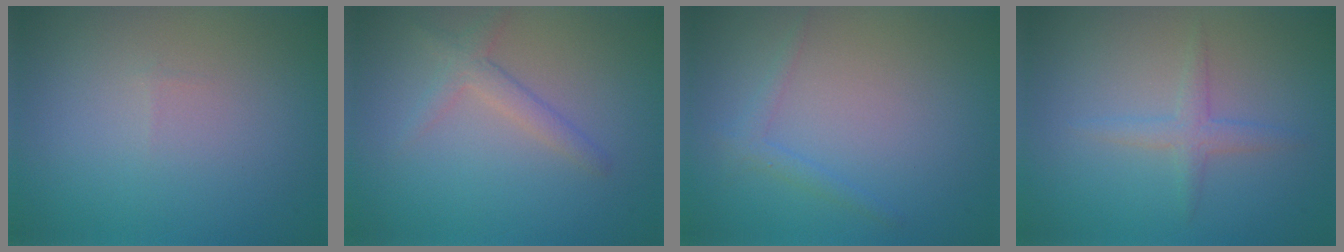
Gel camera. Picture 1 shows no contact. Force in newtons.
{"total": 2.0, "press": 2.0, "slide": 0.1}
{"total": 1.3, "press": 1.2, "slide": 0.1}
{"total": 1.7, "press": 1.7, "slide": 0.1}